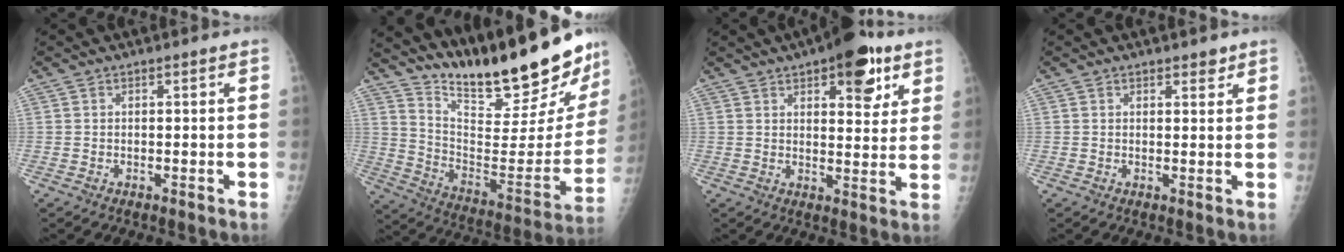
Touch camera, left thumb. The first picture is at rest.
{"total": 28.0, "force": [23.2, 5.5, 14.8], "torque": [-0.200, -0.144, 0.346]}
{"total": 12.3, "force": [6.8, 5.2, 8.9], "torque": [-0.080, -0.024, 0.088]}
{"total": 1.9, "force": [1.5, 0.9, 0.7], "torque": [0.006, -0.009, 0.017]}